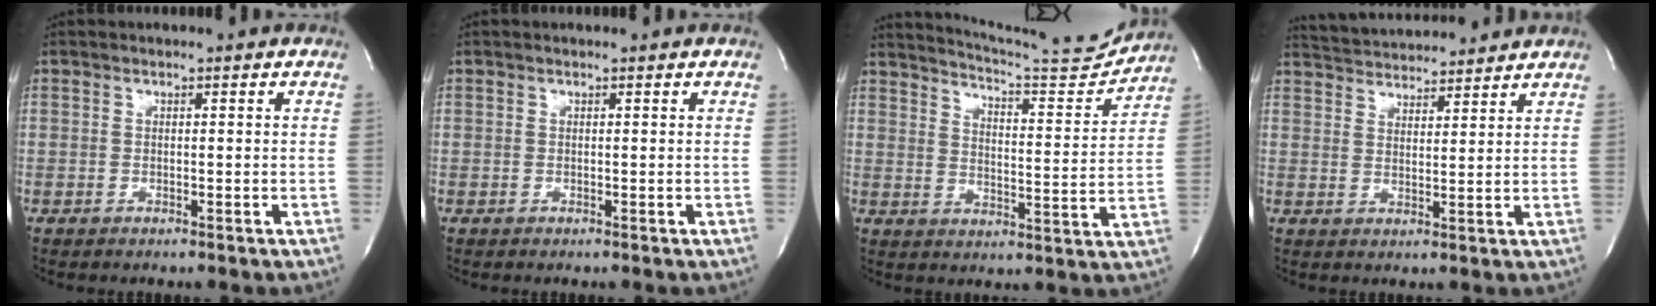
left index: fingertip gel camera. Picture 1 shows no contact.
{"total": 0.6, "force": [0.6, 0.1, 0.1], "torque": [-0.004, 0.001, 0.005]}
{"total": 13.8, "force": [13.6, -0.9, 2.4], "torque": [-0.044, -0.054, 0.183]}
{"total": 11.1, "force": [10.6, 1.6, 2.6], "torque": [-0.049, 0.019, 0.159]}